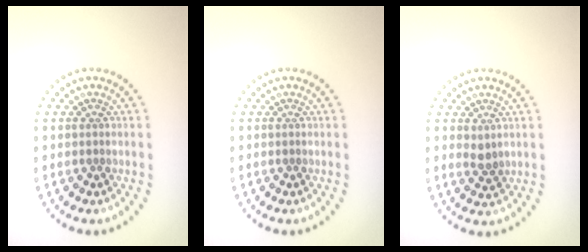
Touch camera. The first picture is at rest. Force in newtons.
{"total": 0.0}
{"total": 1.1, "press": 1.0, "slide": 0.4}